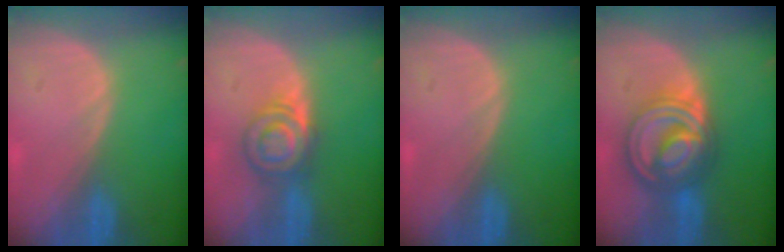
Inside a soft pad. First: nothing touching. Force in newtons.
{"total": 6.0, "press": 5.5, "slide": 2.2}
{"total": 0.0}
{"total": 9.2, "press": 9.2, "slide": 0.6}